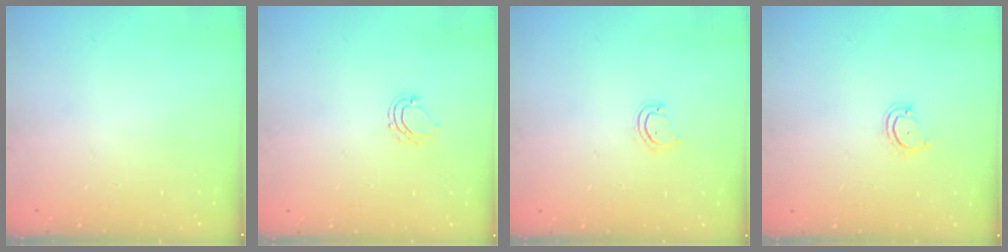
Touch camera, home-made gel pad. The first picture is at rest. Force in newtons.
{"total": 4.5, "press": 4.4, "slide": 0.6}
{"total": 3.3, "press": 3.3, "slide": 0.2}
{"total": 3.1, "press": 3.1, "slide": 0.2}